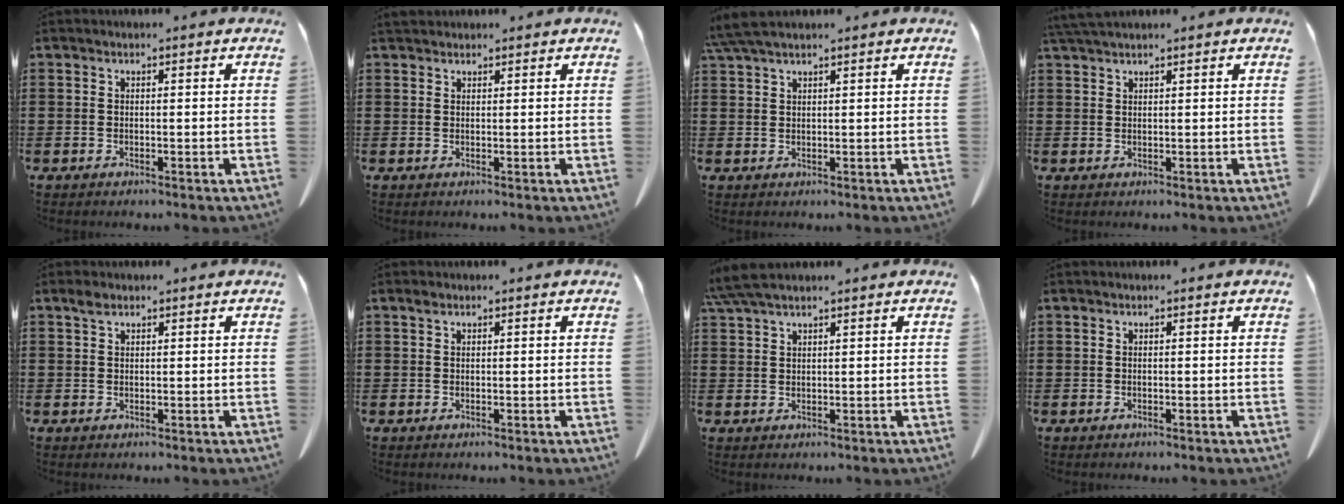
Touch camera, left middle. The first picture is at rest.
{"total": 1.1, "force": [1.1, 0.4, 0.1], "torque": [-0.005, 0.000, 0.022]}
{"total": 3.4, "force": [2.7, 0.3, 2.1], "torque": [-0.048, 0.001, 0.051]}
{"total": 2.0, "force": [1.7, 0.1, 1.0], "torque": [-0.024, -0.001, 0.033]}
{"total": 1.5, "force": [0.9, 0.8, 0.9], "torque": [-0.021, 0.002, 0.017]}
{"total": 0.6, "force": [0.3, 0.4, 0.3], "torque": [-0.009, 0.003, 0.007]}
{"total": 3.8, "force": [3.1, 0.4, 2.2], "torque": [-0.051, -0.001, 0.058]}
{"total": 0.0}